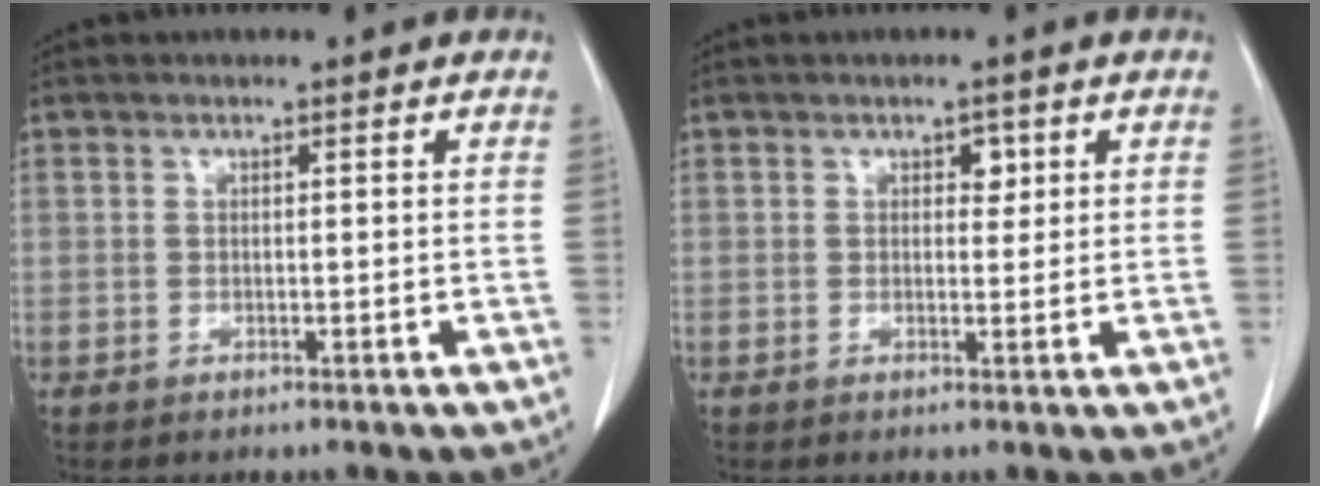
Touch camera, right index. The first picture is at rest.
{"total": 1.6, "force": [0.7, 1.1, 1.0], "torque": [-0.012, 0.003, 0.009]}